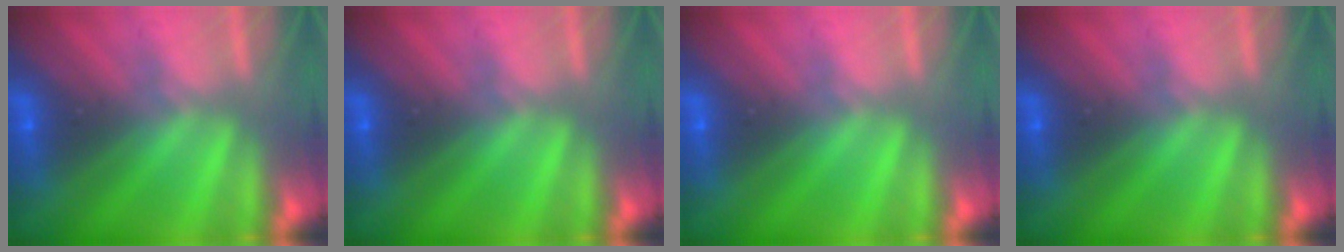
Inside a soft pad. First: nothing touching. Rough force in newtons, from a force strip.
{"total": 0.0}
{"total": 0.0}
{"total": 0.0}